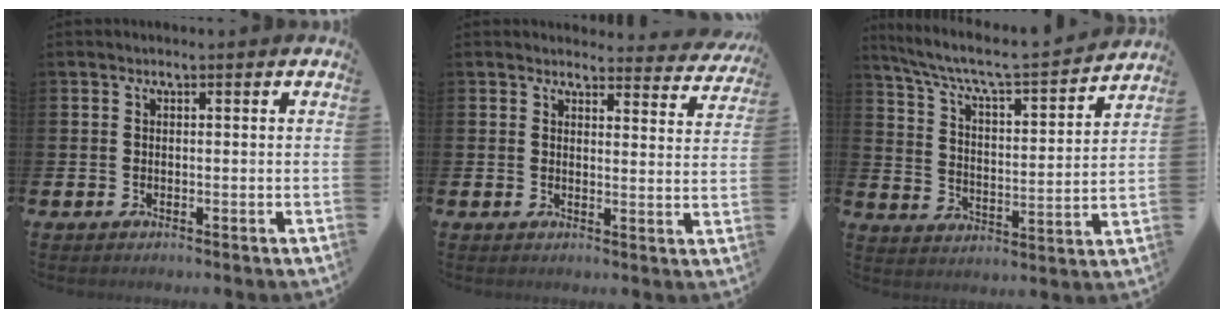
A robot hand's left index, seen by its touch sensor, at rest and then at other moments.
{"total": 3.3, "force": [3.3, 0.7, 0.1], "torque": [-0.003, -0.023, 0.056]}
{"total": 7.1, "force": [6.4, 1.0, 2.8], "torque": [-0.088, -0.048, 0.105]}